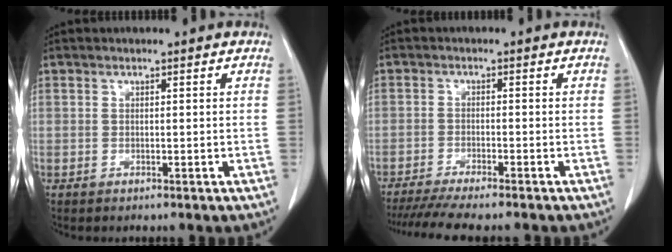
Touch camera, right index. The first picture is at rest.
{"total": 10.1, "force": [-8.7, 0.3, 5.1], "torque": [-0.067, -0.018, -0.135]}